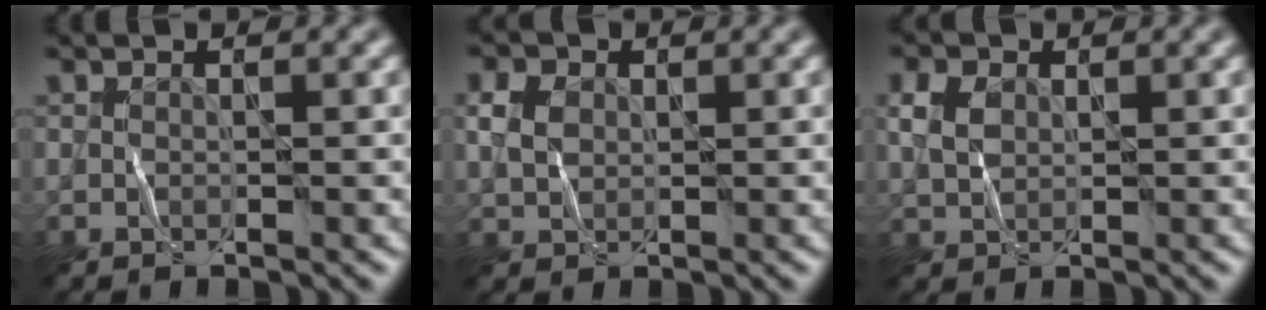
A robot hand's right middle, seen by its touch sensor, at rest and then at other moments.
{"total": 2.1, "force": [0.9, 1.7, 0.9], "torque": [-0.034, 0.009, 0.016]}
{"total": 2.1, "force": [1.0, 1.6, 1.0], "torque": [-0.037, 0.005, 0.022]}